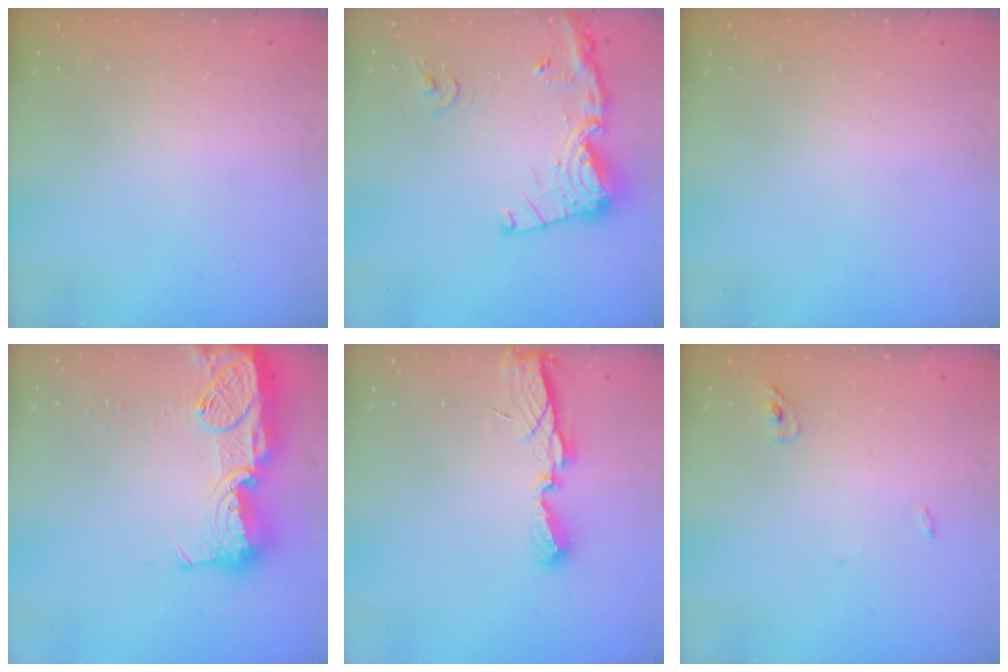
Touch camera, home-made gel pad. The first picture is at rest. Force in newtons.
{"total": 15.8, "press": 15.7, "slide": 1.8}
{"total": 0.0}
{"total": 19.4, "press": 19.0, "slide": 3.7}
{"total": 6.2, "press": 6.2, "slide": 0.0}
{"total": 6.0, "press": 2.8, "slide": 5.3}